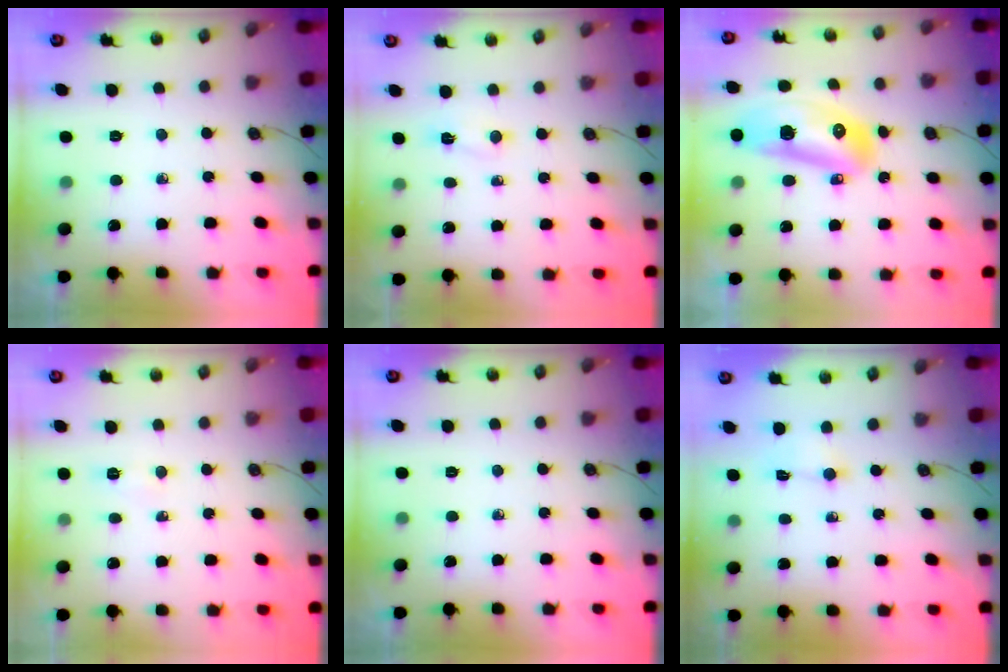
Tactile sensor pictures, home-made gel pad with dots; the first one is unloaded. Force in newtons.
{"total": 2.1, "press": 2.0, "slide": 0.5}
{"total": 15.2, "press": 15.1, "slide": 1.8}
{"total": 4.9, "press": 3.1, "slide": 3.8}
{"total": 0.0}
{"total": 1.5, "press": 1.3, "slide": 0.8}